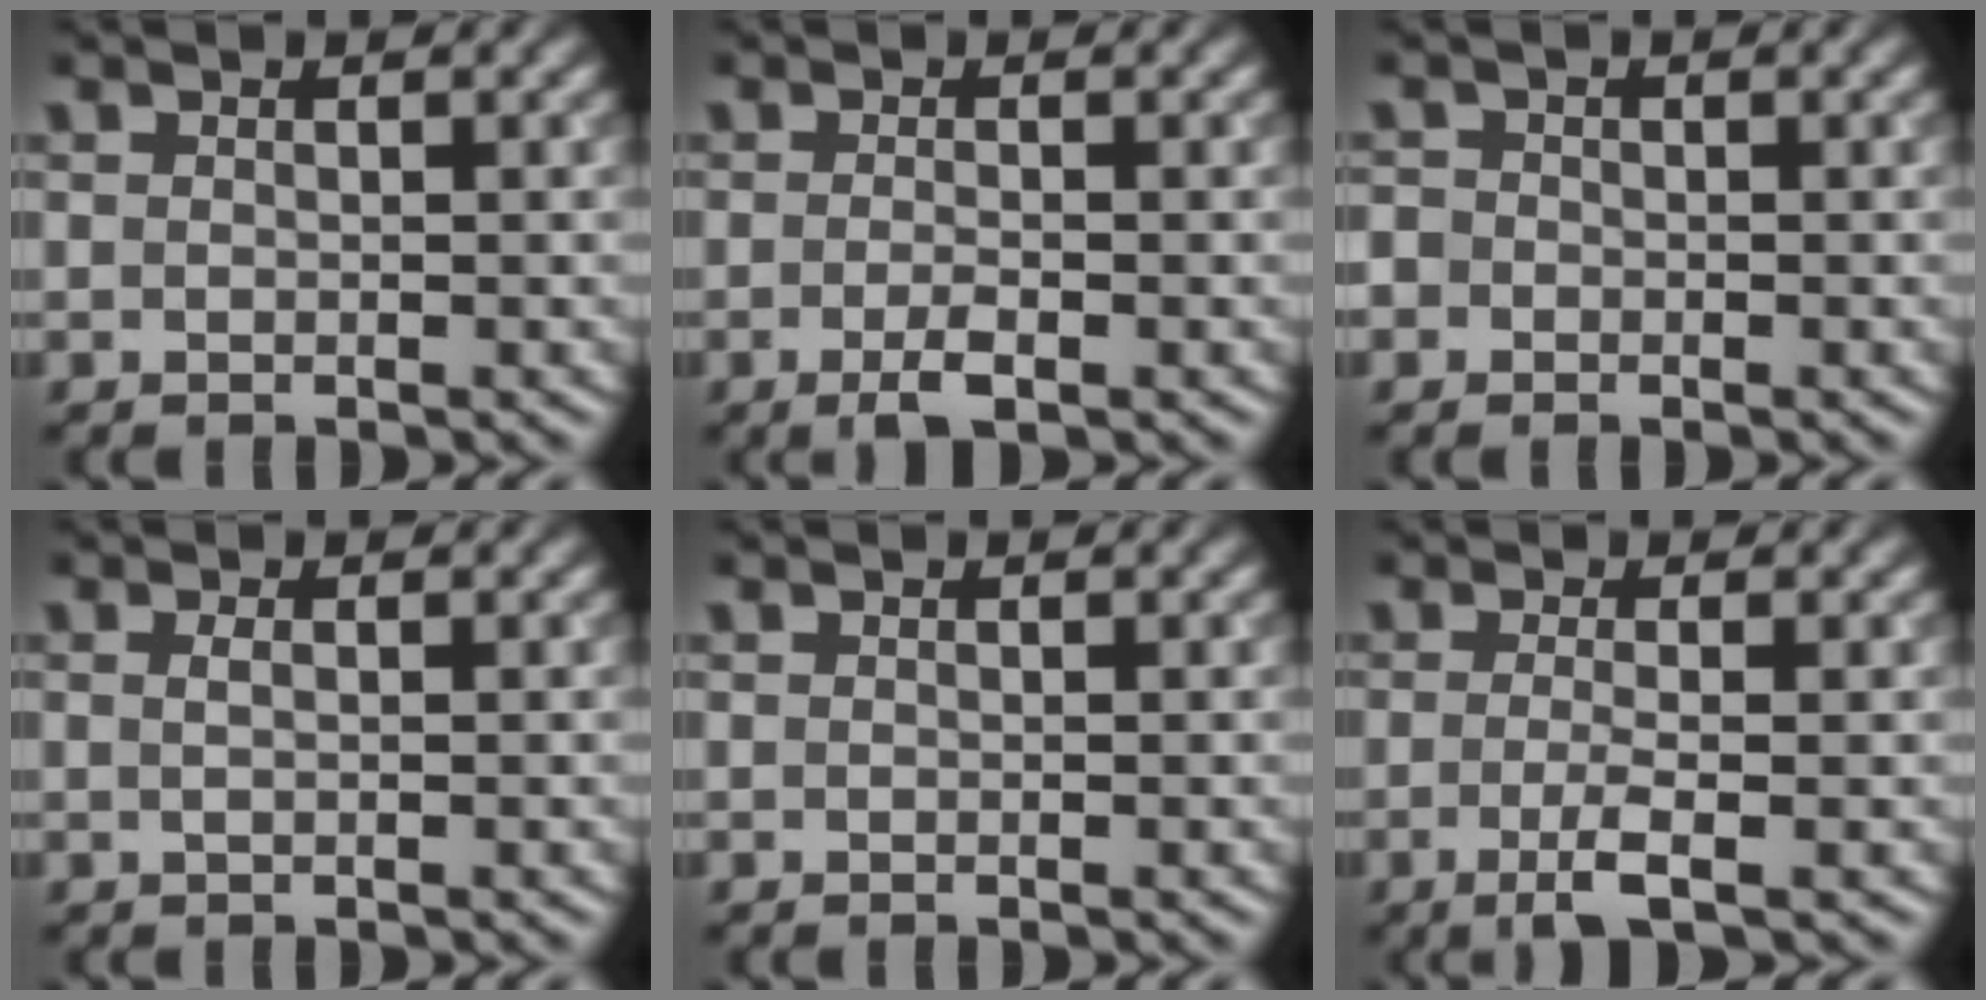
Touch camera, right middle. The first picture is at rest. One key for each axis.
{"total": 1.9, "fx": -0.8, "fy": 0.4, "fz": 1.7, "tx": -0.030, "ty": -0.002, "tz": -0.017}
{"total": 1.5, "fx": -0.5, "fy": 1.3, "fz": 0.3, "tx": 0.009, "ty": 0.005, "tz": -0.015}
{"total": 0.8, "fx": 0.1, "fy": 0.3, "fz": 0.7, "tx": -0.013, "ty": 0.003, "tz": 0.001}
{"total": 0.0}
{"total": 3.1, "fx": -0.8, "fy": 0.8, "fz": 2.9, "tx": -0.052, "ty": -0.007, "tz": -0.017}